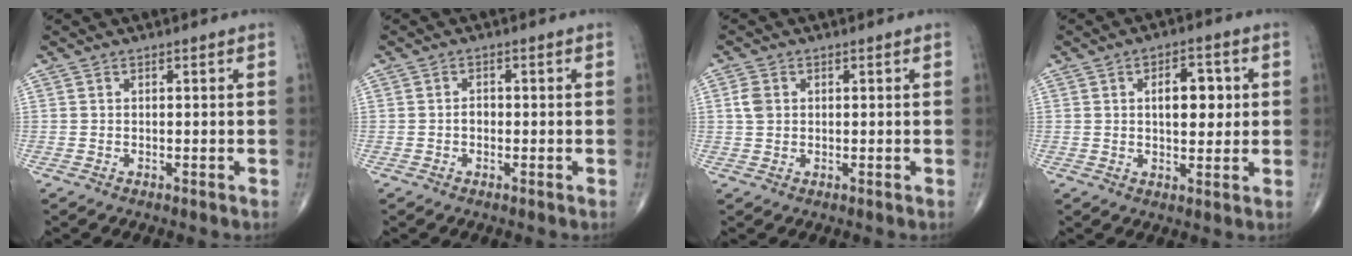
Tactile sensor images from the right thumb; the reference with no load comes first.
{"total": 1.4, "force": [-0.4, 1.0, 0.9], "torque": [-0.007, 0.004, -0.009]}
{"total": 2.7, "force": [0.5, 2.1, 1.6], "torque": [-0.031, 0.004, 0.009]}
{"total": 7.7, "force": [1.3, 4.1, 6.3], "torque": [-0.069, 0.000, 0.020]}